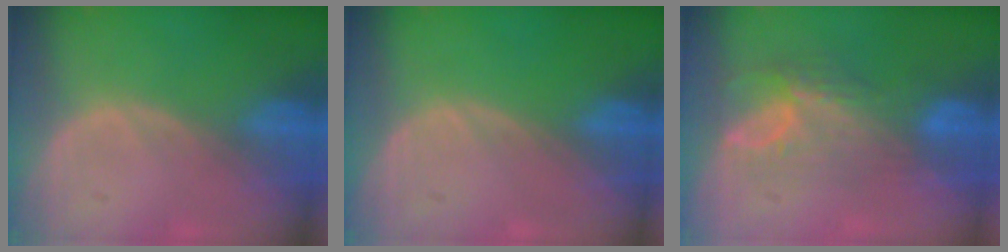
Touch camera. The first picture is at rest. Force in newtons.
{"total": 0.0}
{"total": 7.8, "press": 6.7, "slide": 4.1}